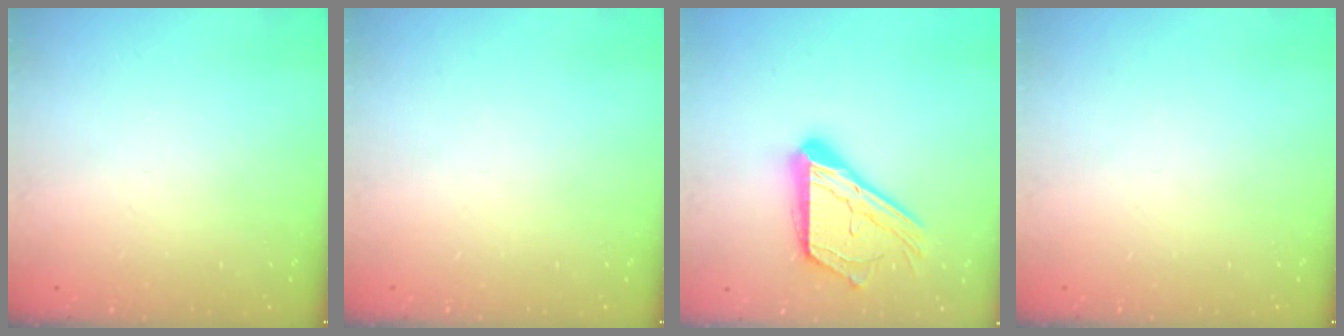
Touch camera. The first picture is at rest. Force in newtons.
{"total": 0.0}
{"total": 20.1, "press": 20.1, "slide": 1.7}
{"total": 0.0}